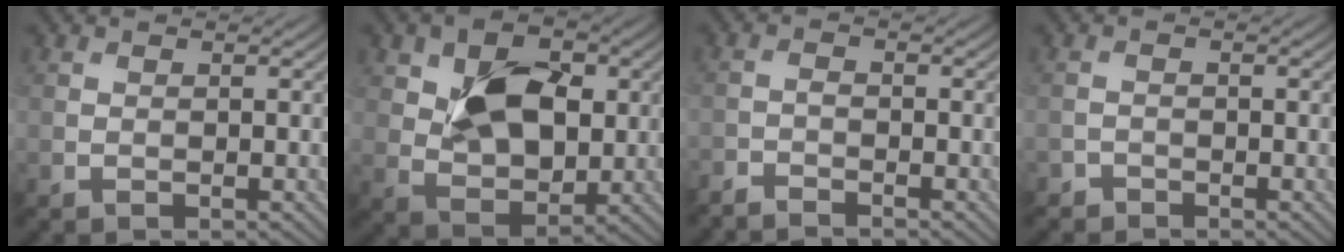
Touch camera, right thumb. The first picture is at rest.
{"total": 9.5, "force": [2.0, 6.2, 6.9], "torque": [-0.133, -0.004, 0.035]}
{"total": 2.7, "force": [-2.6, 0.3, 0.7], "torque": [-0.019, -0.005, -0.056]}
{"total": 1.3, "force": [-1.1, 0.6, -0.1], "torque": [0.004, 0.002, -0.025]}